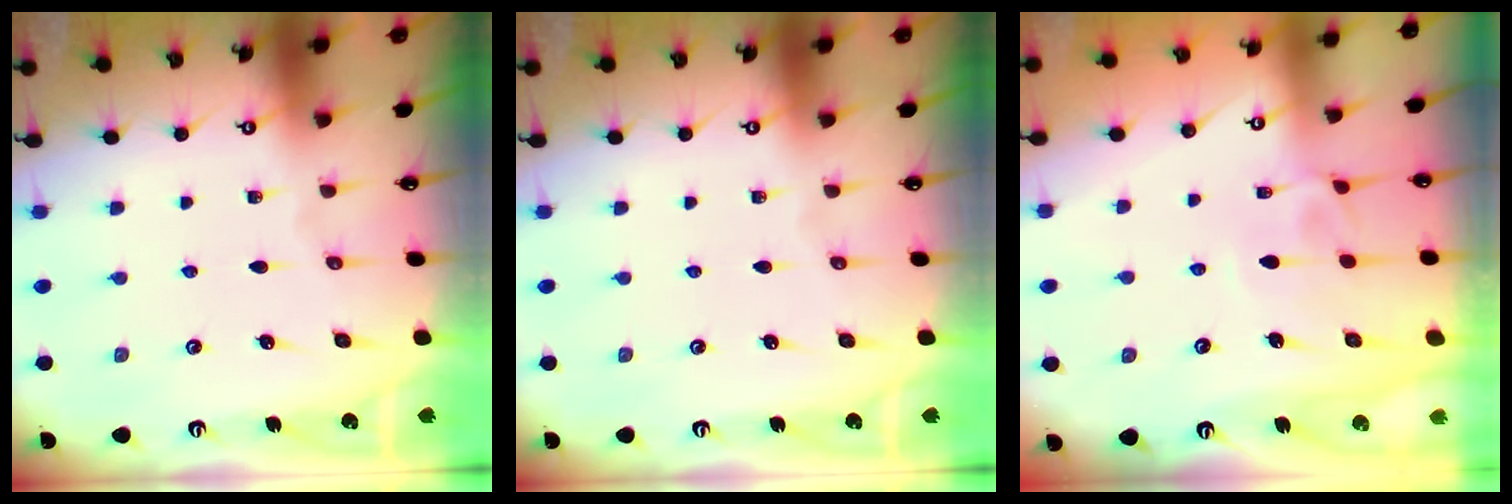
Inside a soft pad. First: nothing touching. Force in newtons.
{"total": 0.0}
{"total": 0.9, "press": 0.2, "slide": 0.8}